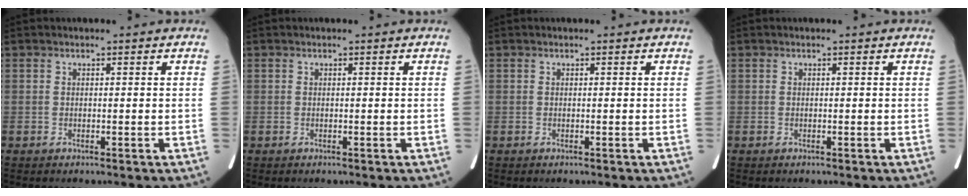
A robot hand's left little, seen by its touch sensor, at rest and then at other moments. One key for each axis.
{"total": 0.0}
{"total": 0.0}
{"total": 0.0}